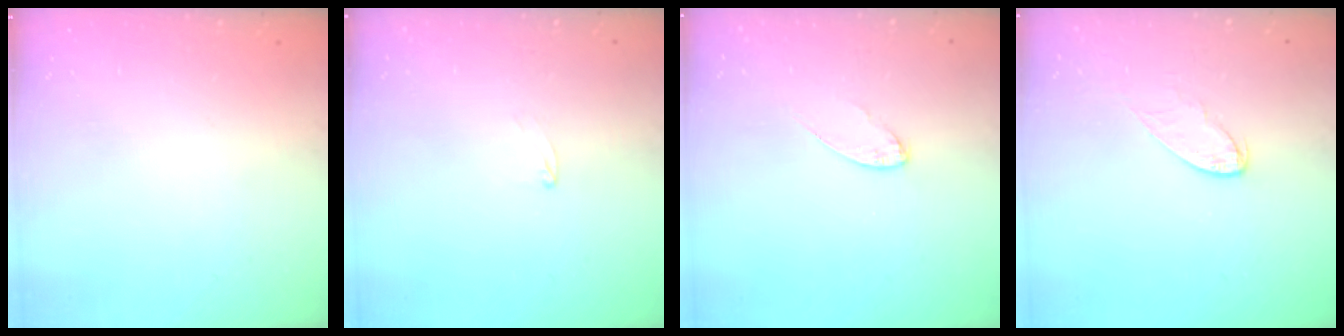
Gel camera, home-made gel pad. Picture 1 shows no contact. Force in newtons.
{"total": 2.2, "press": 2.2, "slide": 0.2}
{"total": 4.2, "press": 4.1, "slide": 0.4}
{"total": 5.5, "press": 5.5, "slide": 0.4}